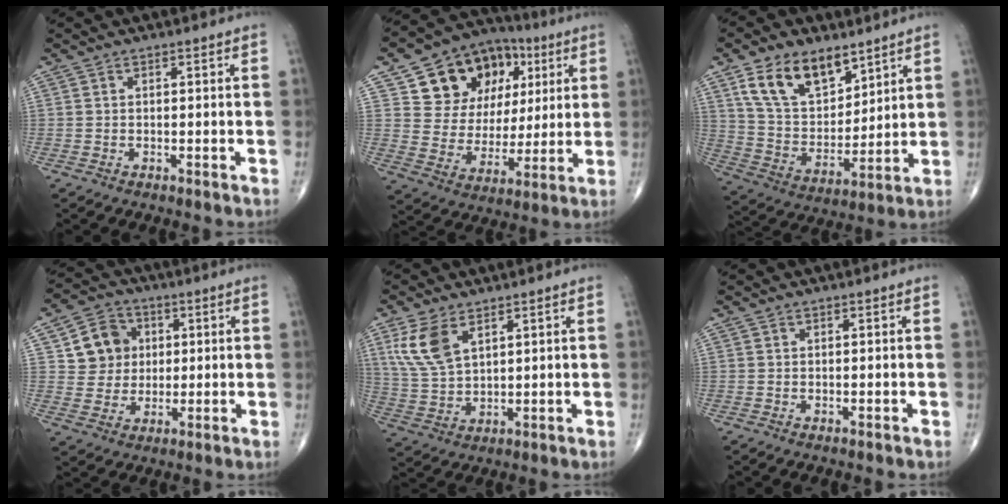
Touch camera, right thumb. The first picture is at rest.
{"total": 19.3, "force": [7.6, 14.2, 10.5], "torque": [-0.122, 0.006, 0.136]}
{"total": 15.1, "force": [8.9, 8.6, 8.6], "torque": [-0.120, -0.042, 0.175]}
{"total": 9.4, "force": [2.3, 8.5, 3.4], "torque": [-0.021, -0.002, 0.038]}
{"total": 9.0, "force": [4.5, 4.6, 6.3], "torque": [-0.129, -0.011, 0.100]}
{"total": 0.0}